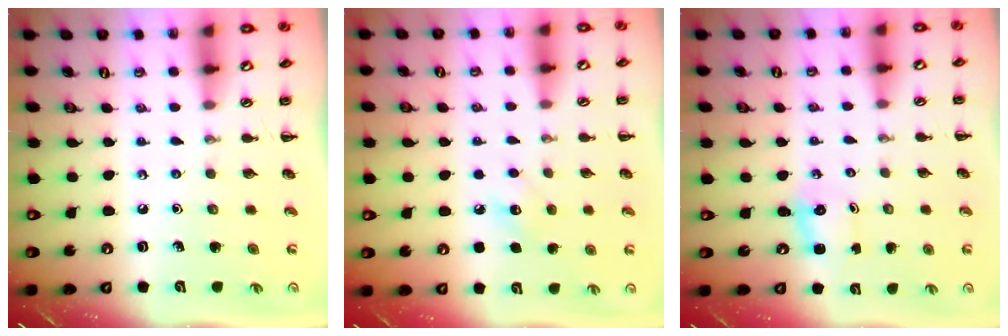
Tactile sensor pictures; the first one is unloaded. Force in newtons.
{"total": 7.6, "press": 7.4, "slide": 1.7}
{"total": 2.2, "press": 2.1, "slide": 0.8}